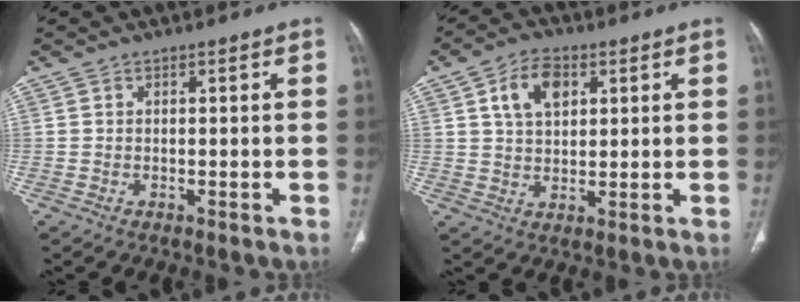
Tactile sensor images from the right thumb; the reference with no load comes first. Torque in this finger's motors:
{"motor_torque": [-0.28, 1.45, -0.12, 0.05, 0.05]}